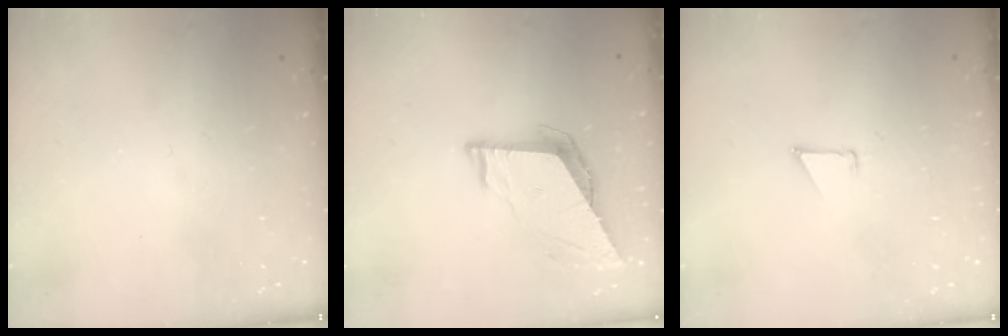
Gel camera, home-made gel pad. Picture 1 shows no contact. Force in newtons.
{"total": 7.5, "press": 7.5, "slide": 0.5}
{"total": 0.9, "press": 0.9, "slide": 0.1}